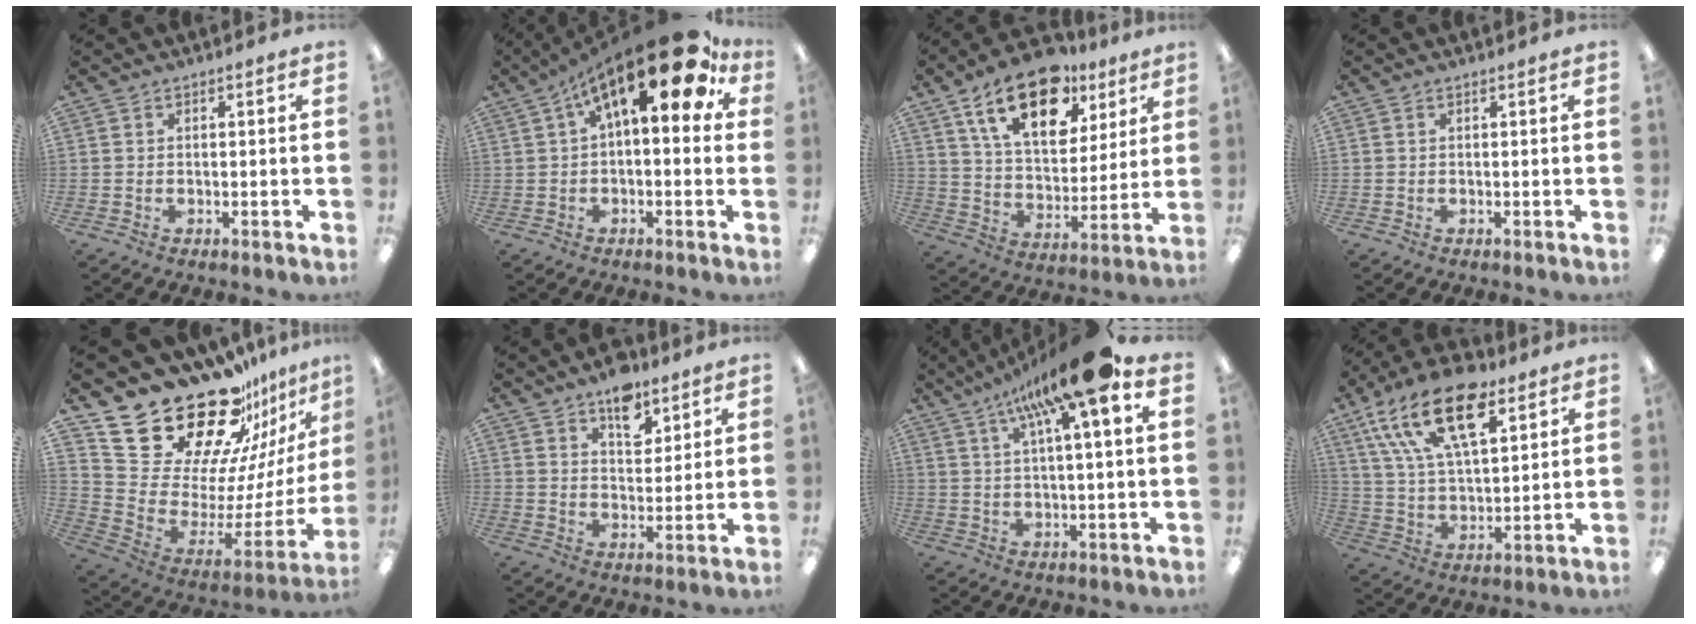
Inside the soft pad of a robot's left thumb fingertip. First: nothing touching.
{"total": 18.0, "force": [8.8, 6.4, 14.4], "torque": [-0.216, -0.049, 0.139]}
{"total": 19.6, "force": [11.9, 10.5, 11.6], "torque": [-0.189, -0.051, 0.207]}
{"total": 0.0}
{"total": 30.0, "force": [22.1, 14.2, 14.4], "torque": [-0.226, -0.173, 0.422]}
{"total": 9.1, "force": [6.4, 4.9, 4.3], "torque": [-0.047, -0.032, 0.109]}
{"total": 16.4, "force": [9.2, 3.2, 13.2], "torque": [-0.223, -0.031, 0.144]}
{"total": 20.9, "force": [11.6, 10.0, 14.3], "torque": [-0.268, -0.043, 0.201]}